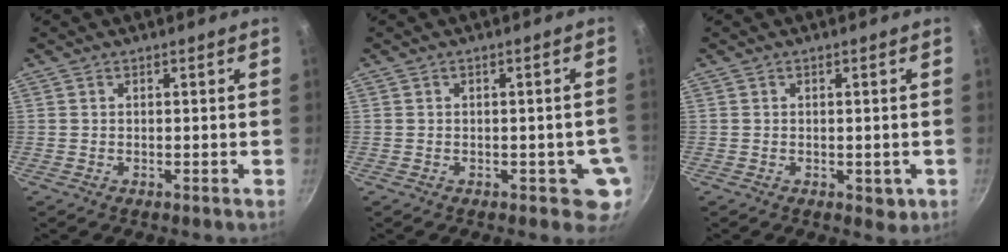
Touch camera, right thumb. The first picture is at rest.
{"total": 4.1, "force": [-0.7, 2.4, 3.2], "torque": [-0.010, 0.002, -0.008]}
{"total": 3.0, "force": [-0.8, 1.6, 2.4], "torque": [-0.023, -0.007, -0.007]}